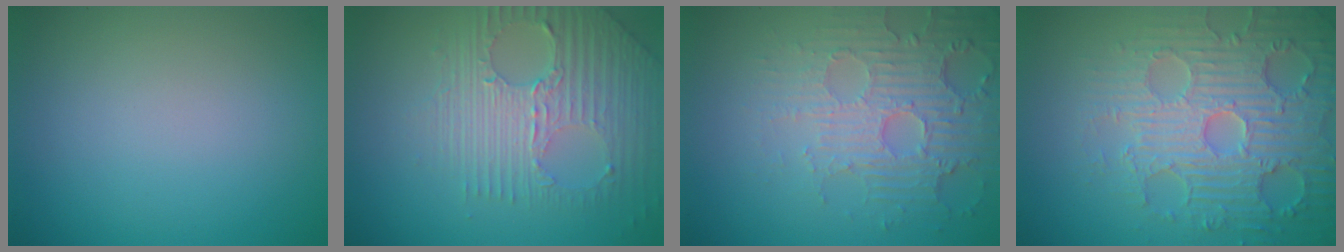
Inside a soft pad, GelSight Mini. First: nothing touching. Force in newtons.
{"total": 7.1, "press": 4.7, "slide": 5.3}
{"total": 4.2, "press": 4.1, "slide": 1.2}
{"total": 7.0, "press": 5.9, "slide": 3.7}